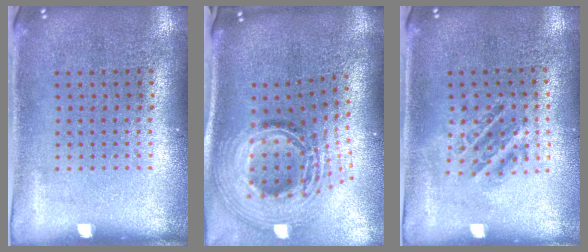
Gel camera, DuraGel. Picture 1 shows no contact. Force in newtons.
{"total": 2.8, "press": 1.9, "slide": 2.1}
{"total": 1.0, "press": 1.0, "slide": 0.2}